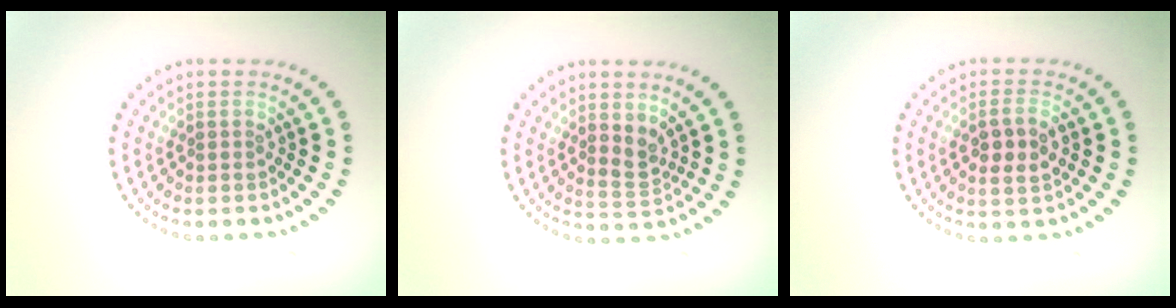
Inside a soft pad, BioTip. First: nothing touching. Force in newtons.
{"total": 1.9, "press": 1.6, "slide": 0.9}
{"total": 2.6, "press": 2.6, "slide": 0.3}